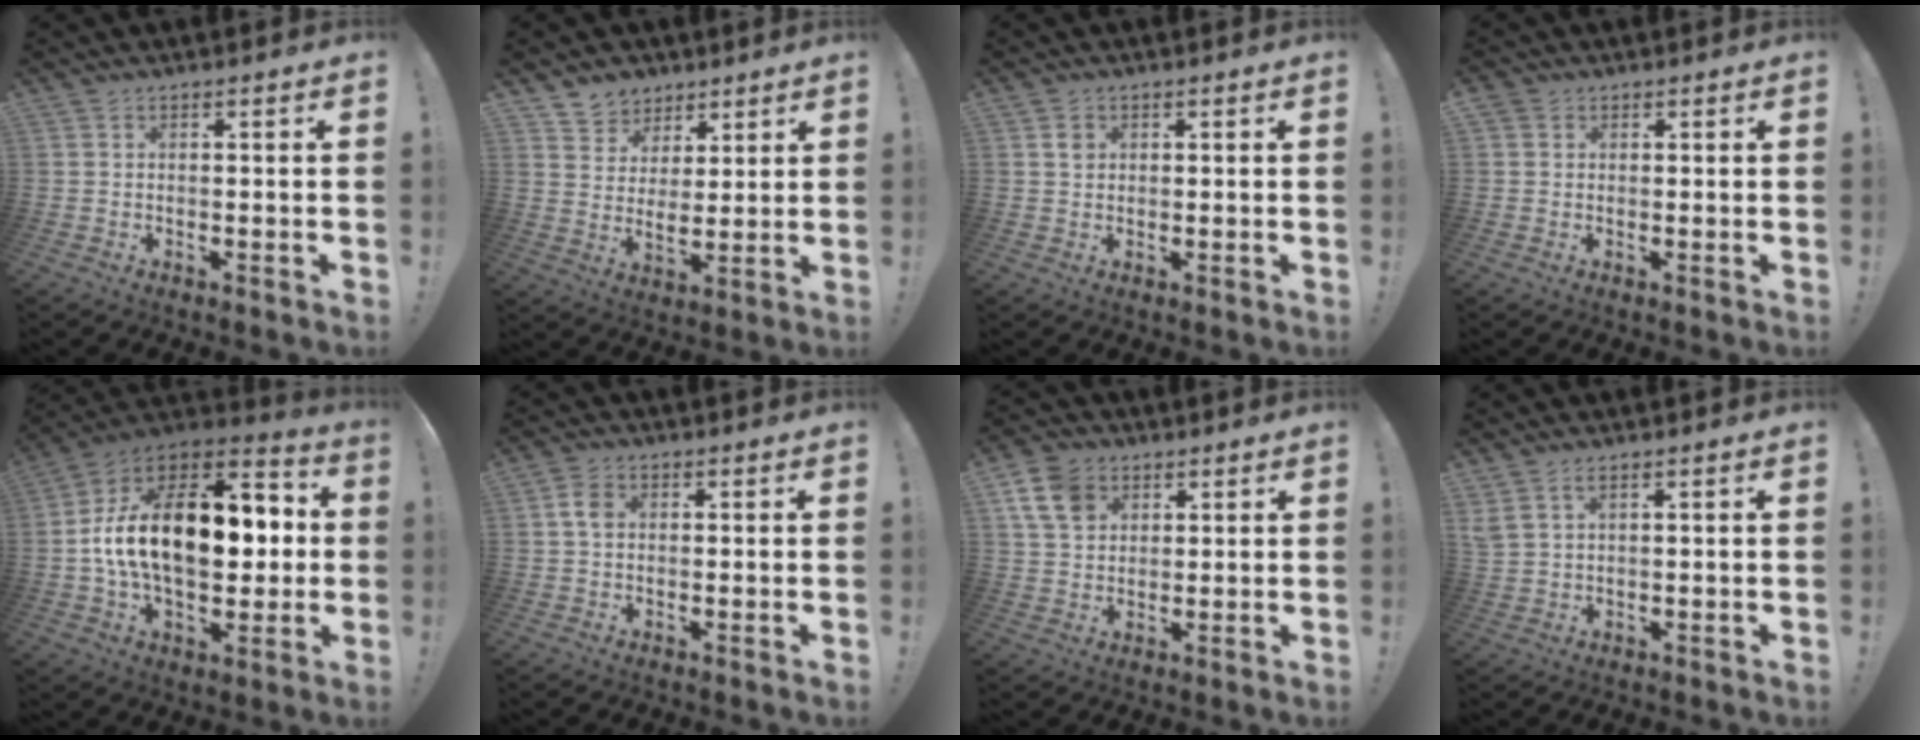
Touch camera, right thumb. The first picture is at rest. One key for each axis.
{"total": 7.3, "fx": 5.1, "fy": 5.2, "fz": 0.4, "tx": -0.019, "ty": -0.045, "tz": 0.102}
{"total": 2.1, "fx": 0.8, "fy": 1.9, "fz": 0.5, "tx": 0.011, "ty": -0.005, "tz": 0.011}
{"total": 1.7, "fx": 0.9, "fy": 1.3, "fz": 0.5, "tx": -0.005, "ty": -0.002, "tz": 0.016}
{"total": 23.2, "fx": 0.8, "fy": 13.8, "fz": 18.6, "tx": -0.321, "ty": 0.009, "tz": 0.020}
{"total": 4.2, "fx": 0.4, "fy": 3.0, "fz": 2.9, "tx": -0.040, "ty": 0.006, "tz": 0.008}
{"total": 10.8, "fx": 4.9, "fy": 8.1, "fz": 5.3, "tx": -0.094, "ty": -0.011, "tz": 0.098}
{"total": 3.1, "fx": 1.7, "fy": 1.5, "fz": 2.2, "tx": -0.043, "ty": -0.004, "tz": 0.033}